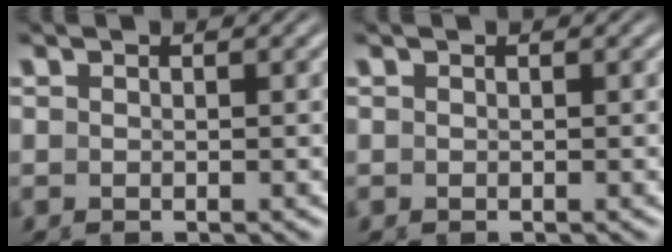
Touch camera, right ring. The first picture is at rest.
{"total": 0.0}